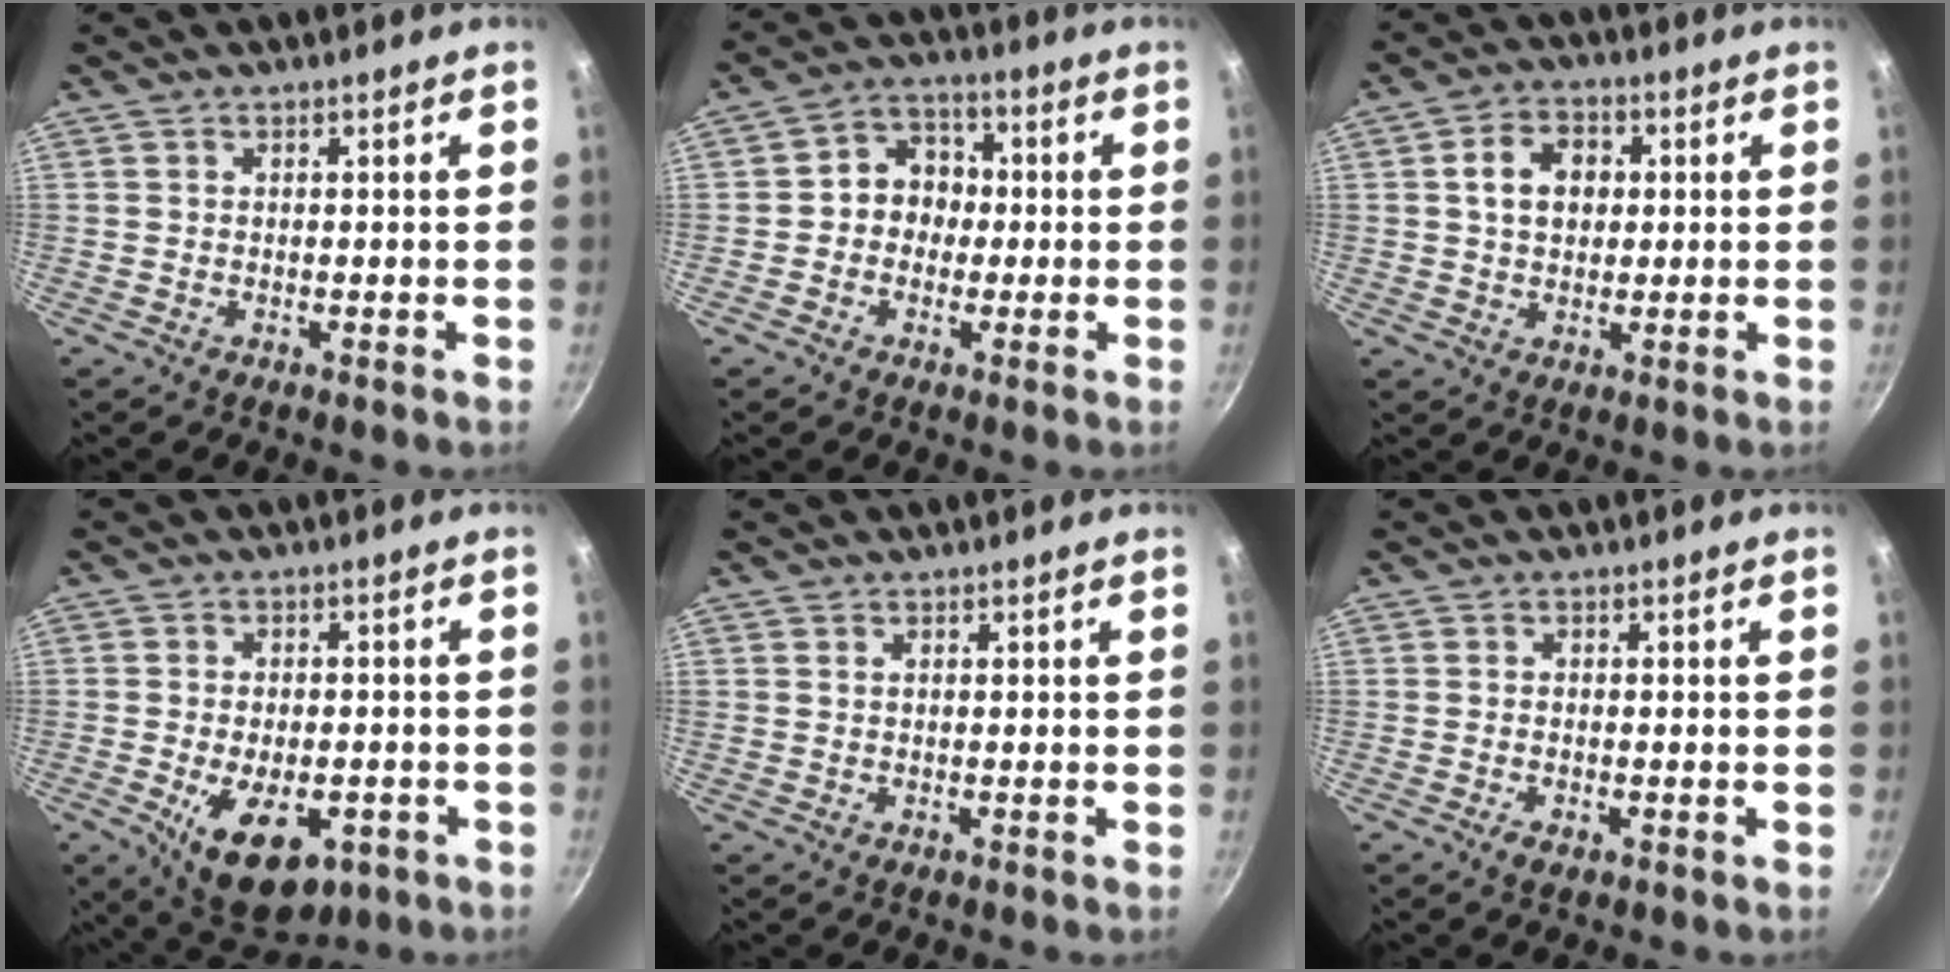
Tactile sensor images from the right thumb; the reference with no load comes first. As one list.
[{"total": 7.5, "force": [-0.3, 6.5, 3.8], "torque": [-0.016, 0.021, -0.019]}, {"total": 7.8, "force": [1.3, 5.9, 4.9], "torque": [-0.059, 0.011, 0.015]}, {"total": 12.8, "force": [-4.7, 7.0, 9.7], "torque": [-0.124, 0.003, -0.056]}, {"total": 0.5, "force": [0.2, 0.3, 0.3], "torque": [-0.005, 0.001, 0.004]}, {"total": 4.0, "force": [-2.1, 1.9, 2.9], "torque": [-0.050, 0.008, -0.033]}]